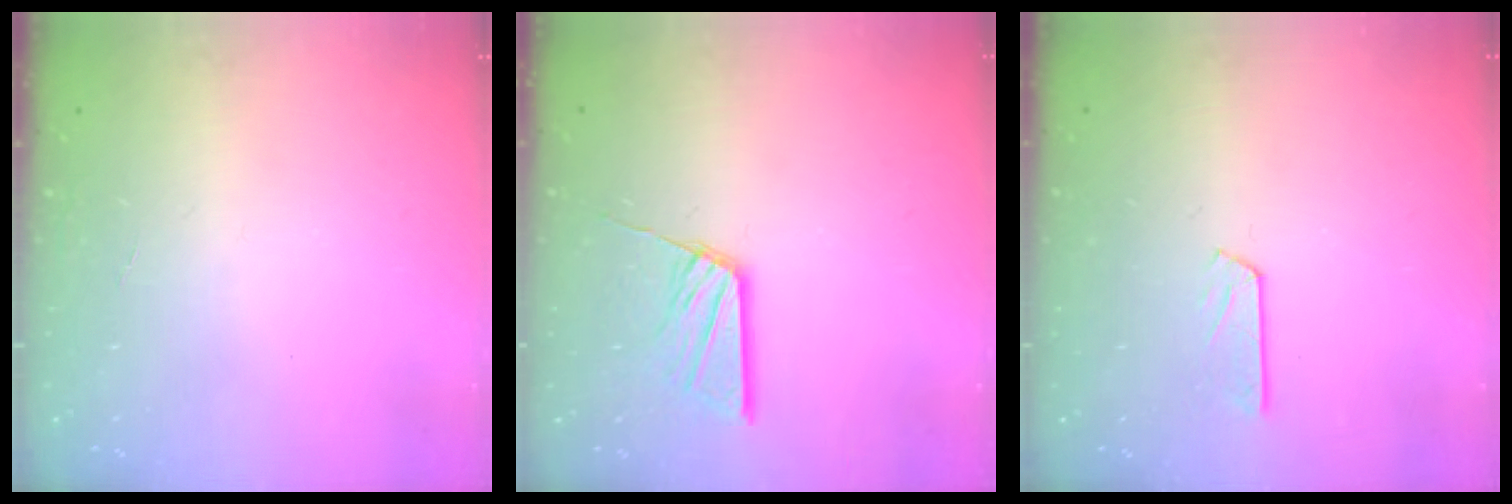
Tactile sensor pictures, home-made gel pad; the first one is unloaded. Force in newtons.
{"total": 10.9, "press": 10.9, "slide": 1.0}
{"total": 4.2, "press": 4.2, "slide": 0.4}